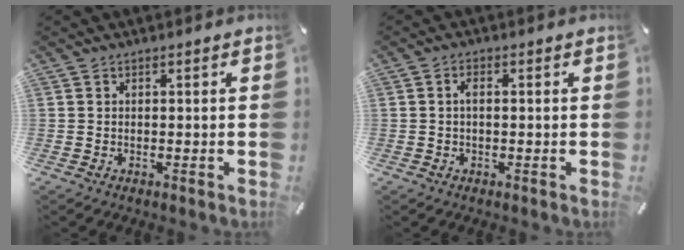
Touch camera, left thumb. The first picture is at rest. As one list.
[{"total": 1.7, "force": [0.0, 0.8, 1.5], "torque": [-0.030, 0.002, -0.002]}]